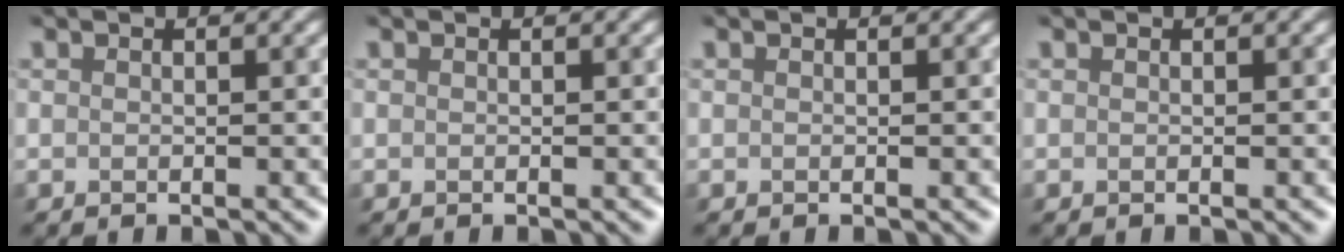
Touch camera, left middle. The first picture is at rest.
{"total": 0.0}
{"total": 0.0}
{"total": 0.0}